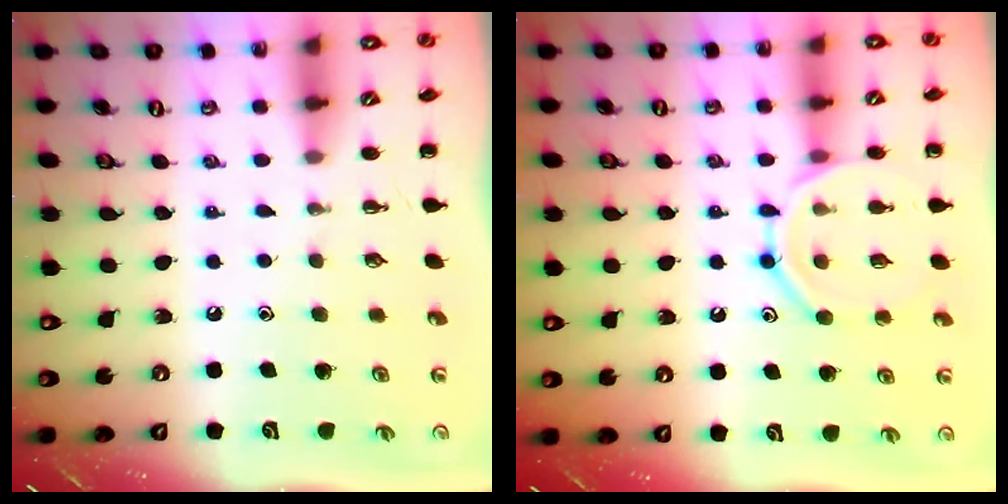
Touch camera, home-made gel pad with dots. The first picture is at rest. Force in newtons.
{"total": 12.8, "press": 12.7, "slide": 1.2}